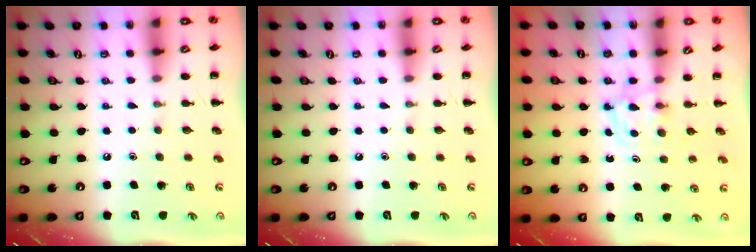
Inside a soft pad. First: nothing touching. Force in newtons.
{"total": 0.0}
{"total": 2.9, "press": 2.6, "slide": 1.2}